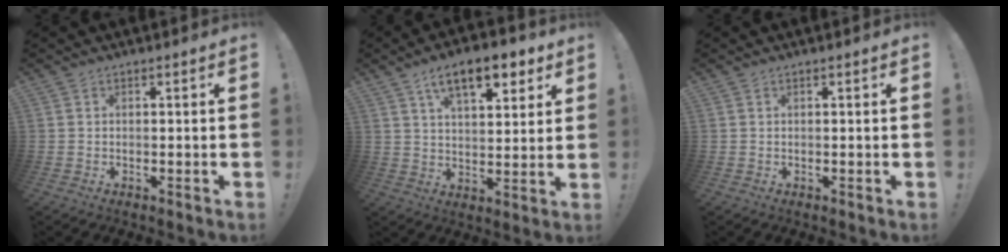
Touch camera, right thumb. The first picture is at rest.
{"total": 12.8, "force": [7.2, 5.3, 9.1], "torque": [-0.134, -0.025, 0.121]}
{"total": 0.0}